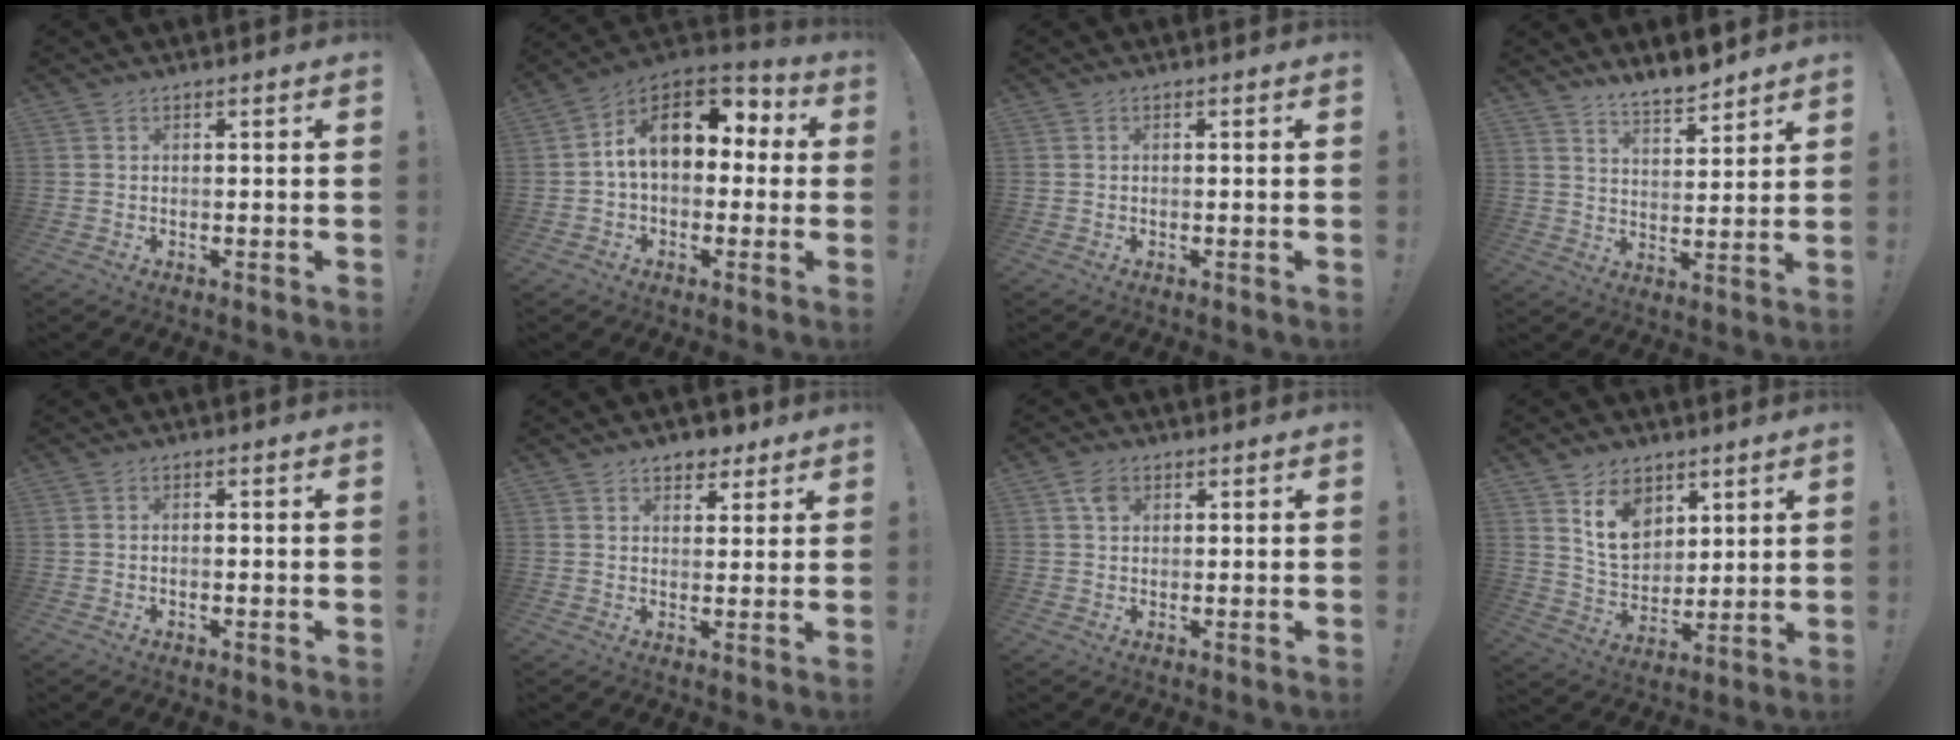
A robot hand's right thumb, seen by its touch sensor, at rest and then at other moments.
{"total": 15.2, "force": [3.7, 9.9, 10.9], "torque": [-0.160, 0.006, 0.067]}
{"total": 0.0}
{"total": 6.9, "force": [6.5, 1.4, 2.0], "torque": [-0.039, -0.047, 0.119]}
{"total": 0.9, "force": [-0.7, 0.5, 0.5], "torque": [-0.014, 0.006, -0.010]}
{"total": 5.3, "force": [3.7, 3.4, 1.7], "torque": [-0.007, -0.018, 0.066]}
{"total": 3.1, "force": [1.2, 2.3, 1.7], "torque": [-0.026, 0.002, 0.022]}
{"total": 12.2, "force": [6.7, 8.7, 5.3], "torque": [-0.077, -0.033, 0.131]}